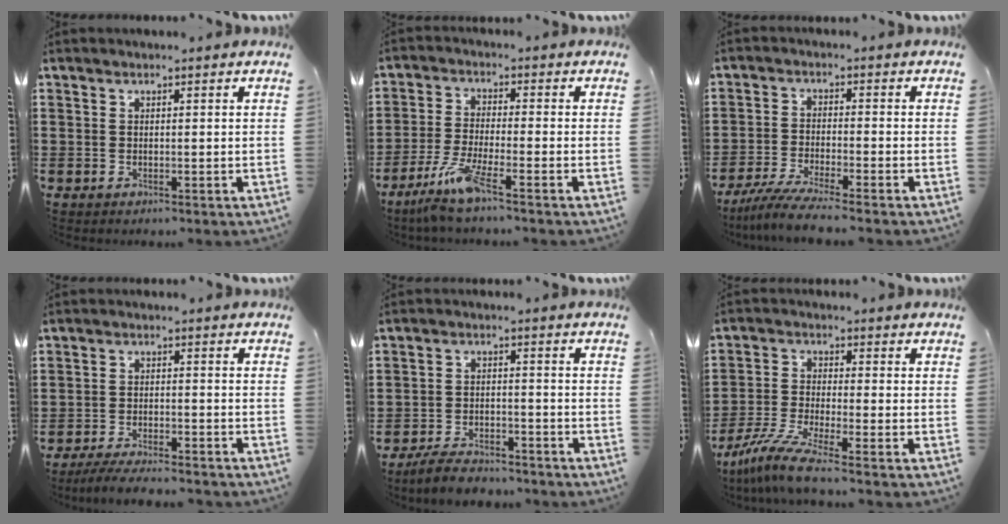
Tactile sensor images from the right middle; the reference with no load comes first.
{"total": 6.3, "force": [-4.1, 0.5, 4.7], "torque": [-0.109, -0.017, -0.081]}
{"total": 5.3, "force": [-4.7, -0.3, 2.5], "torque": [-0.061, -0.022, -0.091]}
{"total": 4.3, "force": [-4.1, 0.1, 1.3], "torque": [-0.030, -0.005, -0.081]}
{"total": 4.5, "force": [-4.3, 0.8, 1.0], "torque": [-0.025, 0.006, -0.089]}
{"total": 6.9, "force": [-5.6, 0.2, 4.1], "torque": [-0.098, -0.020, -0.110]}